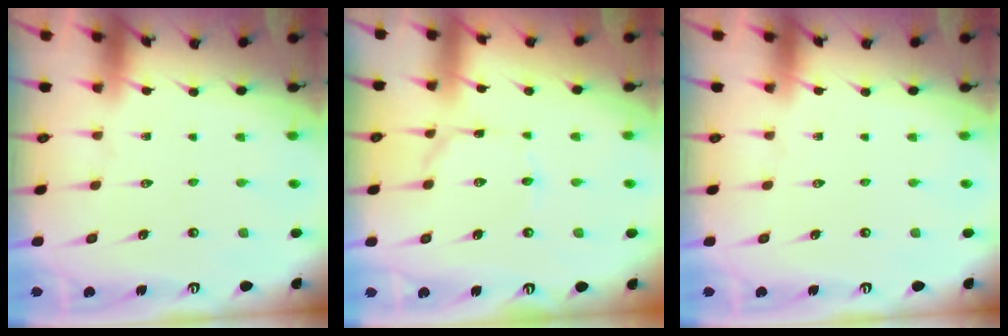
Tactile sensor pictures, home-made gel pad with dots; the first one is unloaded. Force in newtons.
{"total": 1.6, "press": 1.6, "slide": 0.1}
{"total": 0.0}